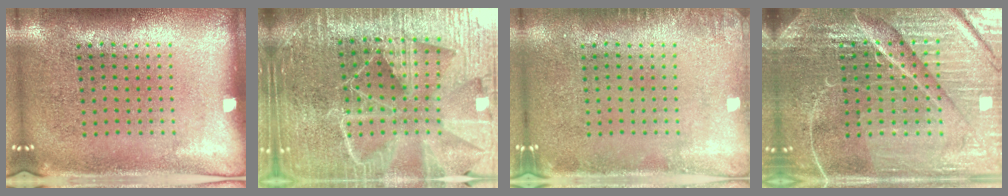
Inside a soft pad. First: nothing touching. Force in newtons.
{"total": 6.4, "press": 5.5, "slide": 3.2}
{"total": 1.1, "press": 1.1, "slide": 0.2}
{"total": 6.4, "press": 5.7, "slide": 3.0}